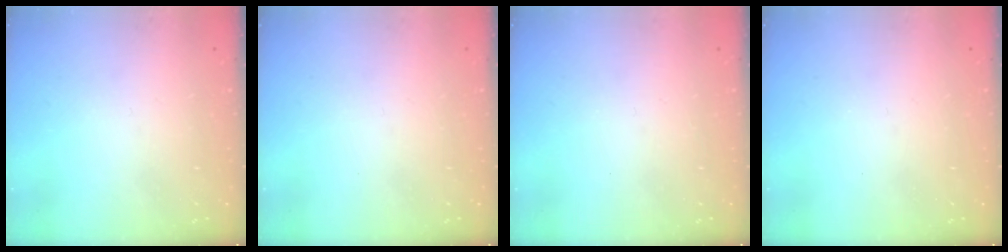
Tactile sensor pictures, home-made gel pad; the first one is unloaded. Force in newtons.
{"total": 0.0}
{"total": 0.0}
{"total": 0.0}